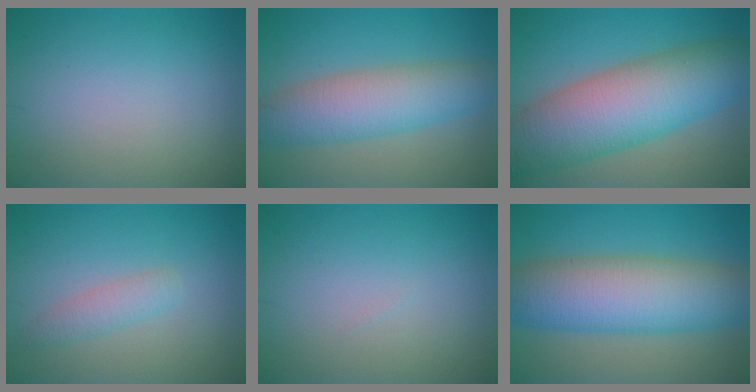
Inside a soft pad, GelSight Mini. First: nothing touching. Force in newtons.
{"total": 6.7, "press": 6.7, "slide": 0.3}
{"total": 11.5, "press": 11.5, "slide": 0.1}
{"total": 1.9, "press": 1.9, "slide": 0.1}
{"total": 0.0}
{"total": 10.6, "press": 10.6, "slide": 0.4}